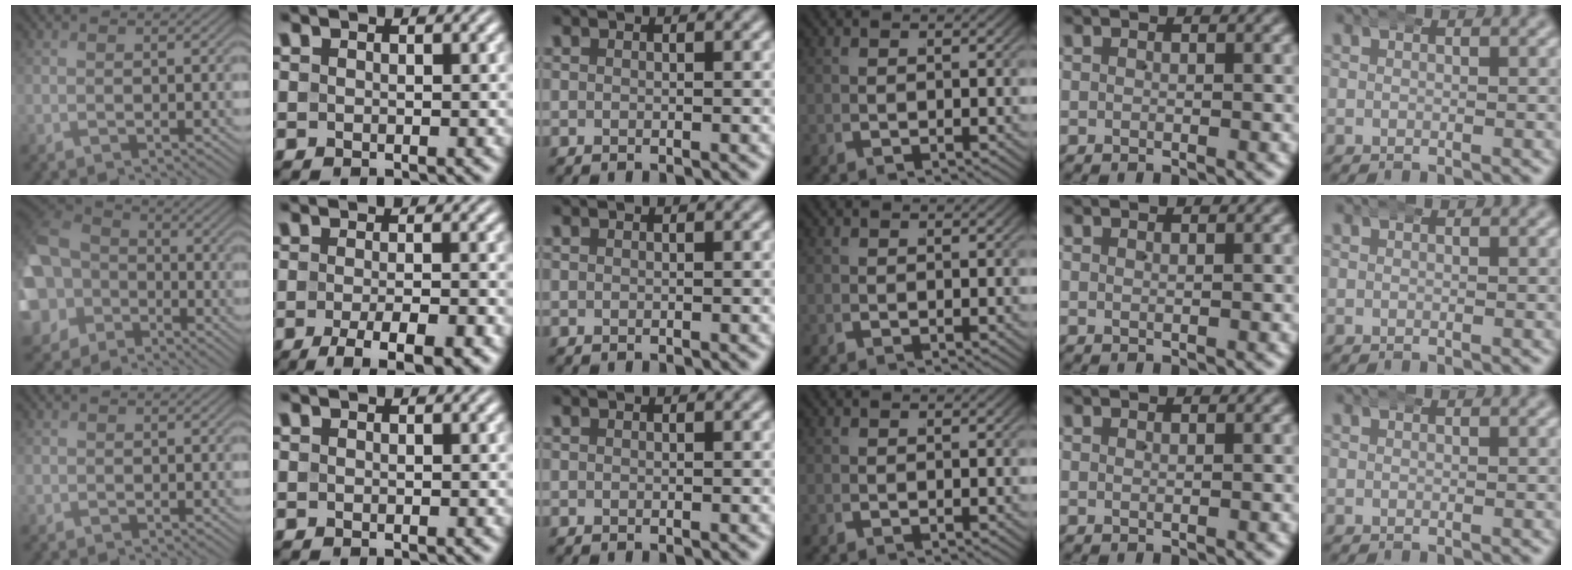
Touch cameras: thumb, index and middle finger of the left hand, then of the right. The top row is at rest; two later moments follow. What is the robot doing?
{"motion": "wrap", "object": "arm wrap"}